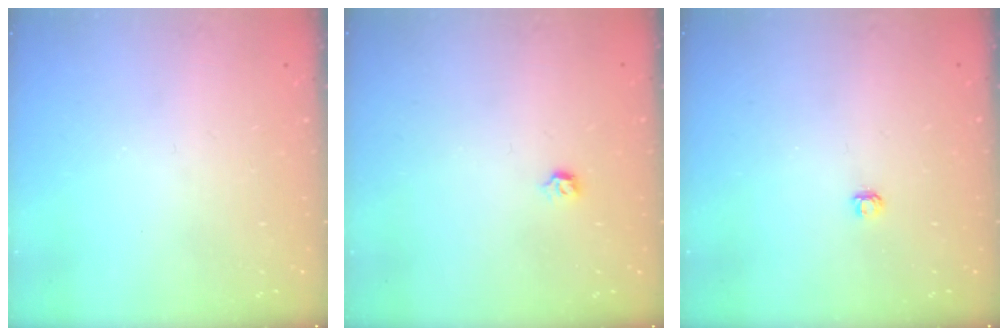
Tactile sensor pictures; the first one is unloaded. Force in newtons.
{"total": 2.8, "press": 2.7, "slide": 0.8}
{"total": 2.8, "press": 2.8, "slide": 0.3}